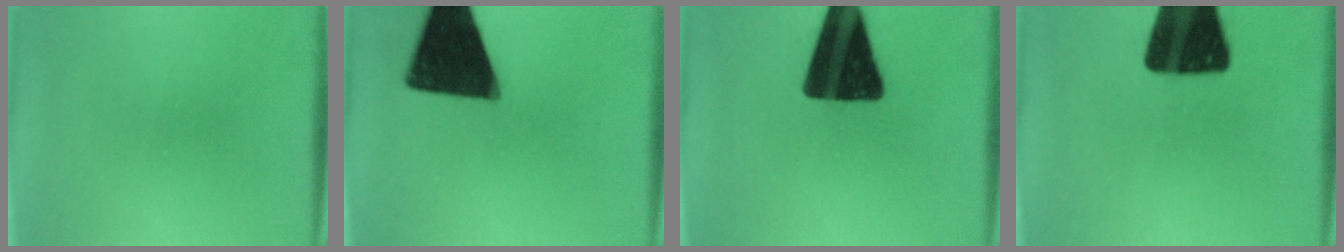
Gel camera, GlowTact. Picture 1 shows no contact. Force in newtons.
{"total": 18.3}
{"total": 18.9}
{"total": 19.3}